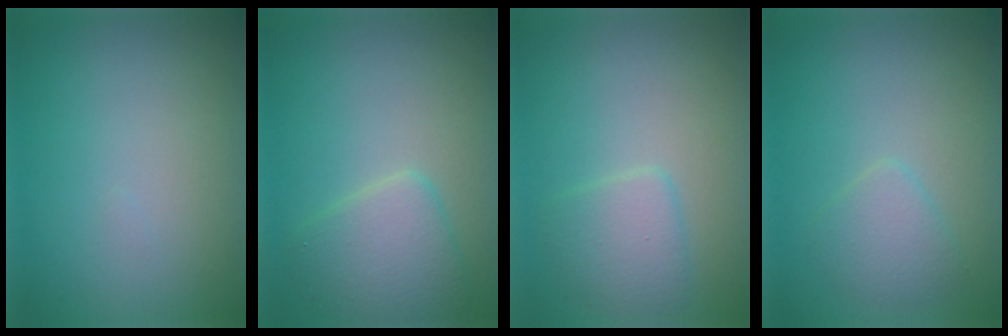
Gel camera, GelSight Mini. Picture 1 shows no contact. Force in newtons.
{"total": 3.4, "press": 3.4, "slide": 0.2}
{"total": 2.3, "press": 2.3, "slide": 0.1}
{"total": 1.9, "press": 1.9, "slide": 0.1}